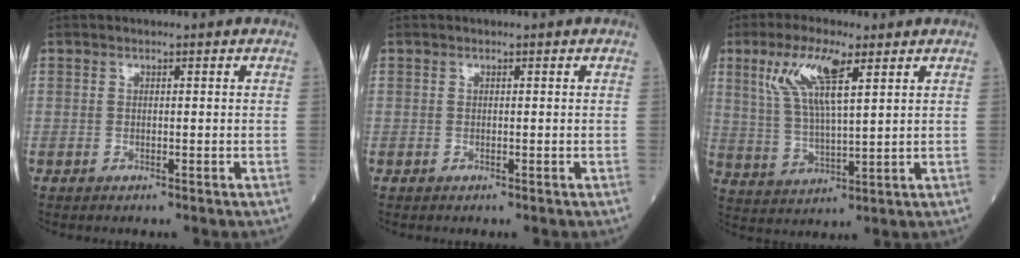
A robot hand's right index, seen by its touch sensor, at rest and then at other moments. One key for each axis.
{"total": 0.0}
{"total": 10.1, "fx": 4.8, "fy": 1.9, "fz": 8.7, "tx": -0.182, "ty": 0.008, "tz": 0.096}